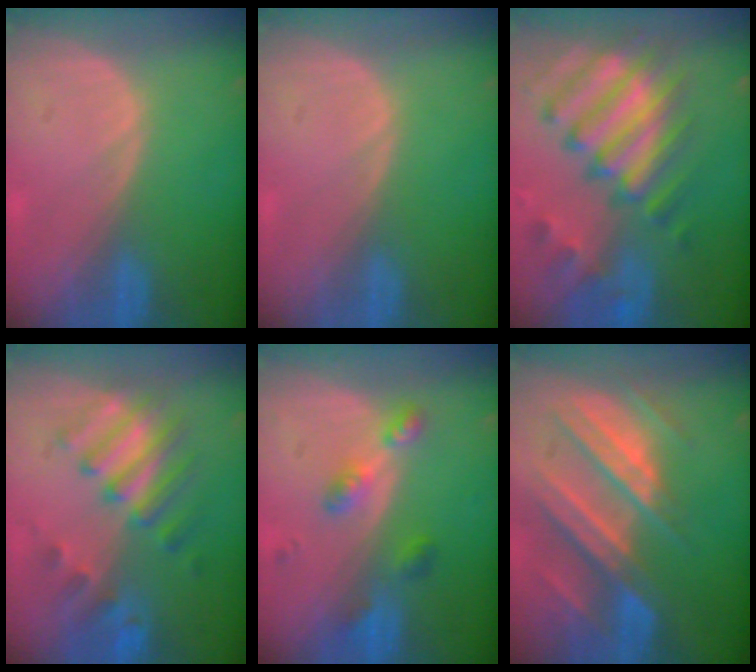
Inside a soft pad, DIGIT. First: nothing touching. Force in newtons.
{"total": 0.0}
{"total": 12.3, "press": 10.6, "slide": 6.2}
{"total": 8.0, "press": 7.7, "slide": 2.3}
{"total": 4.6, "press": 4.5, "slide": 0.9}
{"total": 10.5, "press": 9.4, "slide": 4.8}